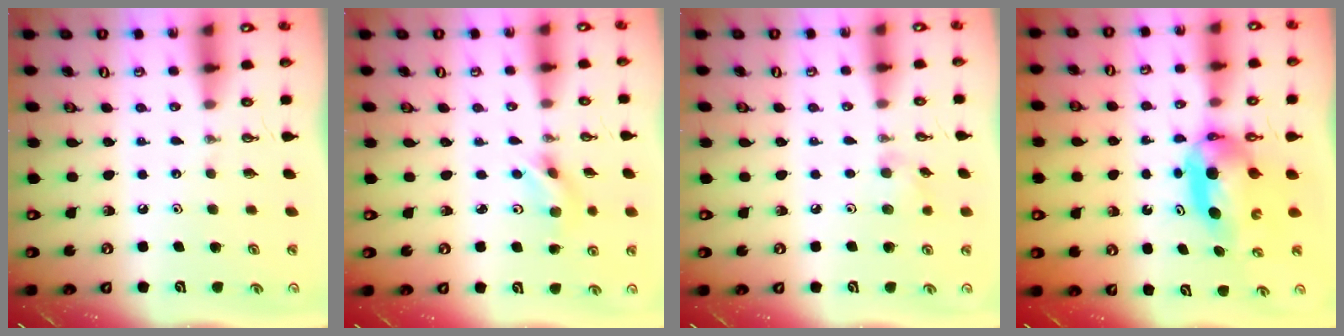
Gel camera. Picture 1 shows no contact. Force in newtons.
{"total": 5.4, "press": 4.5, "slide": 2.9}
{"total": 5.7, "press": 5.7, "slide": 0.8}
{"total": 7.5, "press": 5.7, "slide": 4.9}